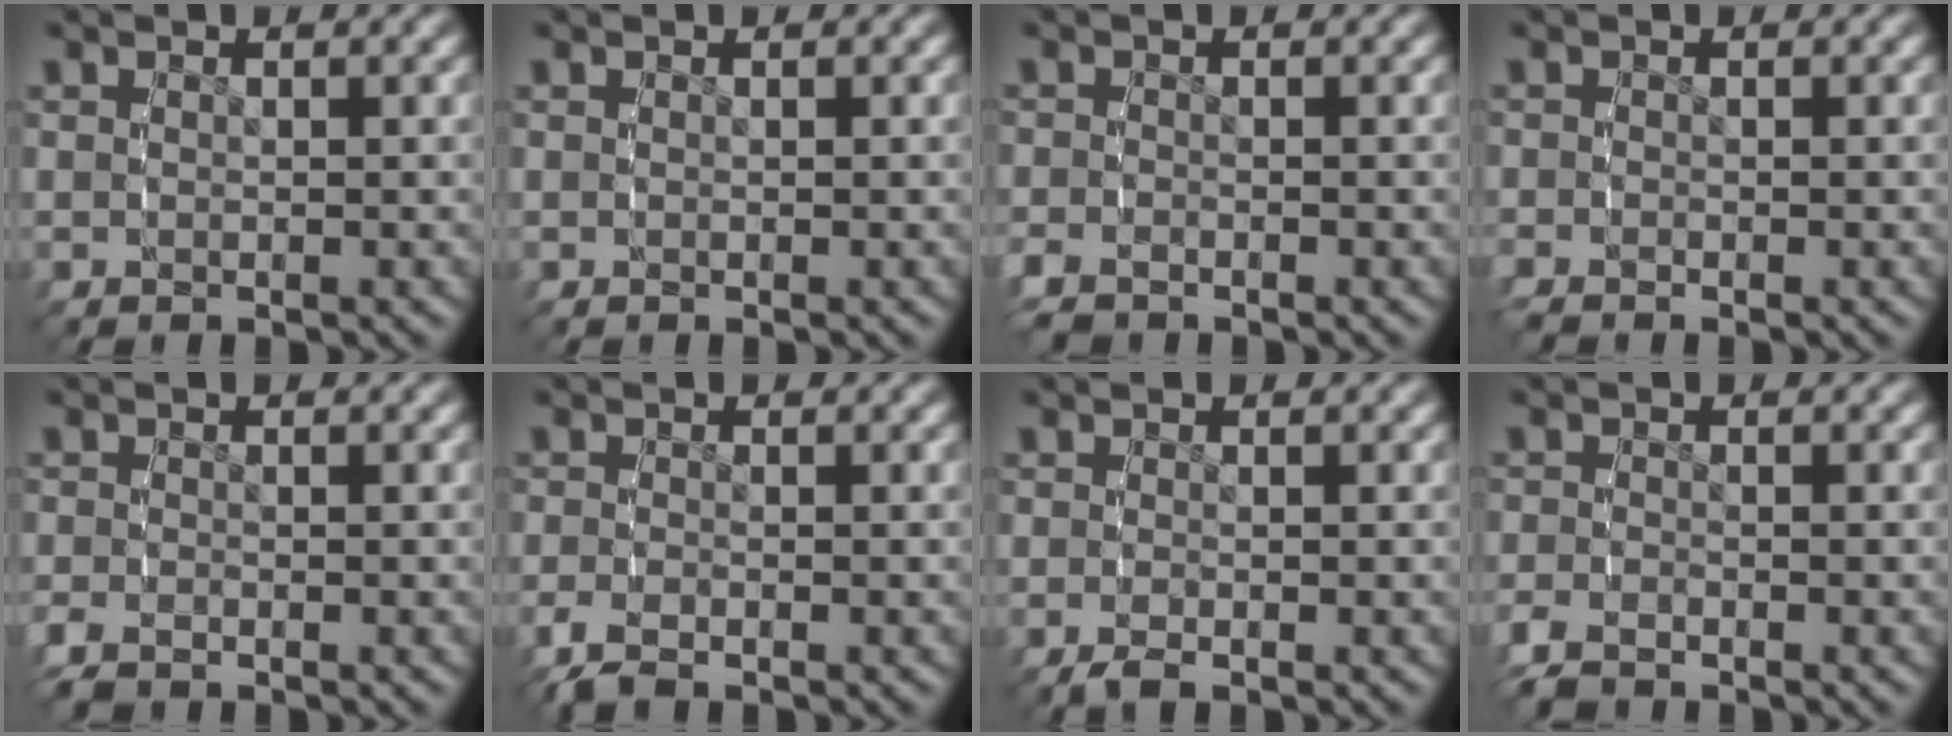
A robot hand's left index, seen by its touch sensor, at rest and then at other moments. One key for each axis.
{"total": 0.0}
{"total": 1.7, "fx": -1.4, "fy": 0.9, "fz": 0.4, "tx": -0.021, "ty": -0.008, "tz": -0.025}
{"total": 1.2, "fx": -0.9, "fy": 0.7, "fz": 0.2, "tx": -0.010, "ty": -0.001, "tz": -0.017}
{"total": 1.7, "fx": -1.3, "fy": 0.8, "fz": 0.6, "tx": -0.025, "ty": -0.007, "tz": -0.022}
{"total": 1.9, "fx": -1.5, "fy": 0.5, "fz": 1.0, "tx": -0.026, "ty": -0.006, "tz": -0.023}
{"total": 0.9, "fx": -0.7, "fy": 0.0, "fz": 0.6, "tx": -0.012, "ty": 0.001, "tz": -0.013}
{"total": 2.0, "fx": -1.7, "fy": 0.8, "fz": 0.6, "tx": -0.023, "ty": -0.007, "tz": -0.030}